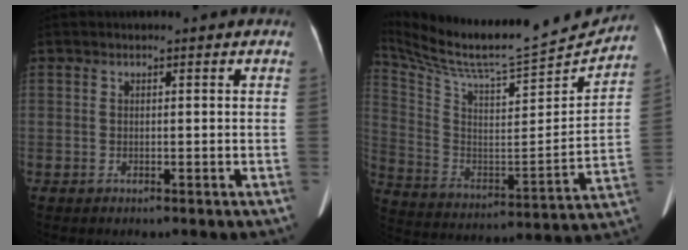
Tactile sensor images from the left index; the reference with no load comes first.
{"total": 23.6, "force": [22.0, 1.8, 8.4], "torque": [-0.168, -0.047, 0.344]}